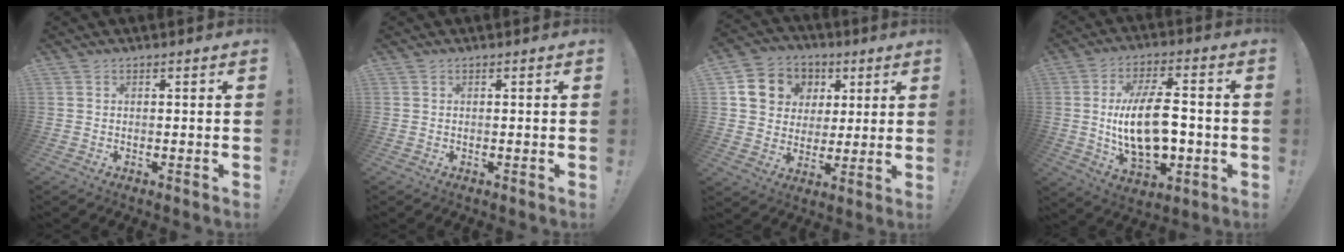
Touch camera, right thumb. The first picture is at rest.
{"total": 0.0}
{"total": 12.1, "force": [3.9, 10.7, 4.2], "torque": [-0.058, -0.012, 0.084]}
{"total": 17.8, "force": [-1.5, 8.9, 15.3], "torque": [-0.289, 0.002, -0.029]}